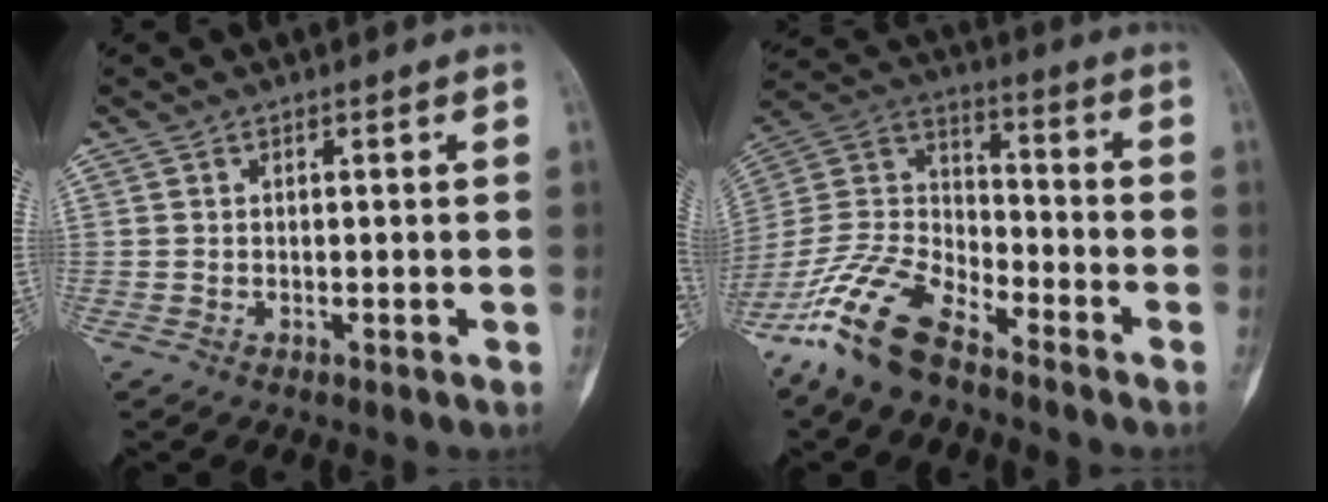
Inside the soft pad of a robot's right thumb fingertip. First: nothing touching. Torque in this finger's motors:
{"motor_torque": [-0.03, 0.15, 1.45, -1.06, 0.10]}